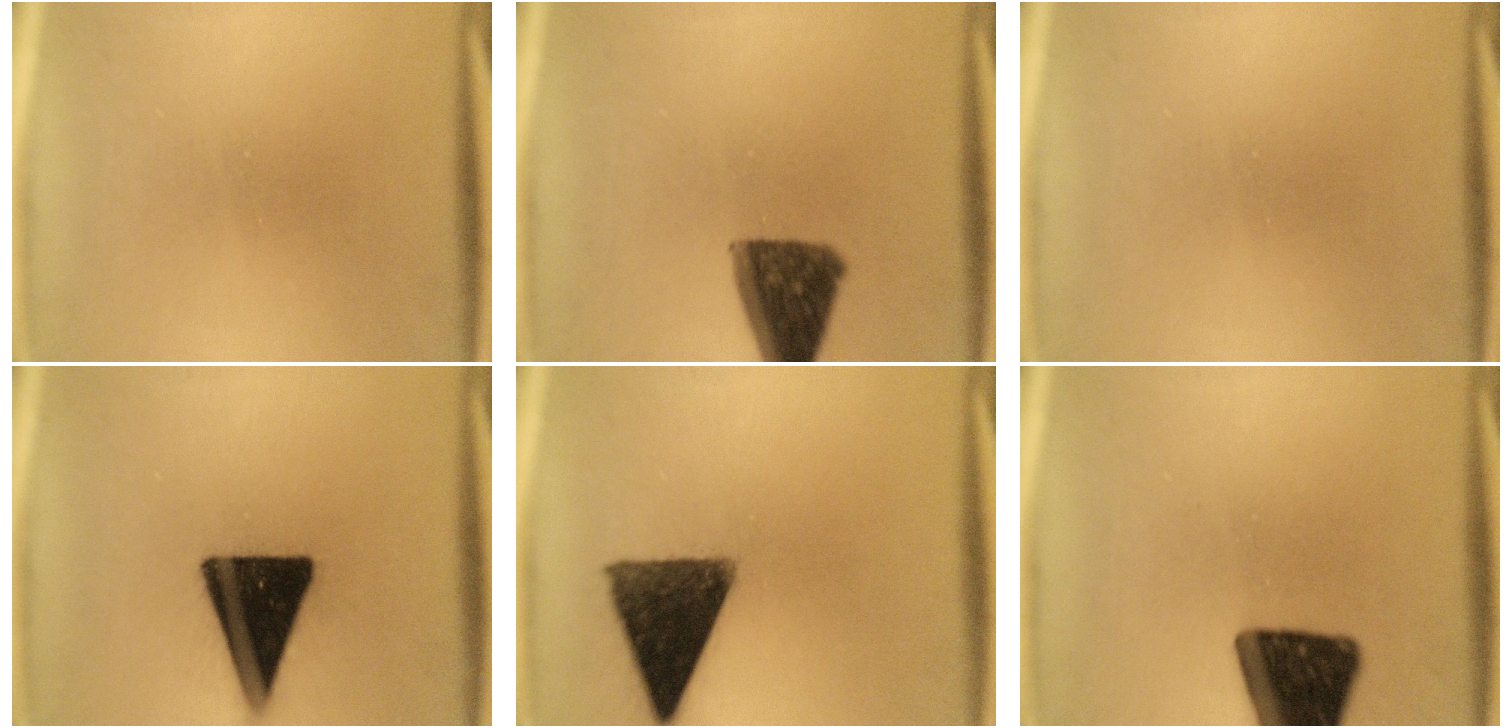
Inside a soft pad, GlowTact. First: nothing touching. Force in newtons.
{"total": 11.1}
{"total": 0.0}
{"total": 19.4}
{"total": 13.5}
{"total": 16.2}